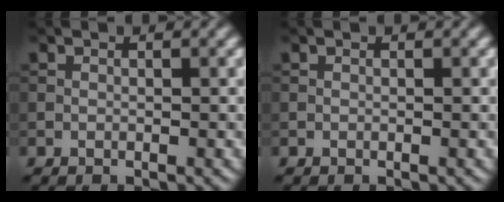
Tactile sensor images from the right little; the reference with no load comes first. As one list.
[{"total": 0.0}]